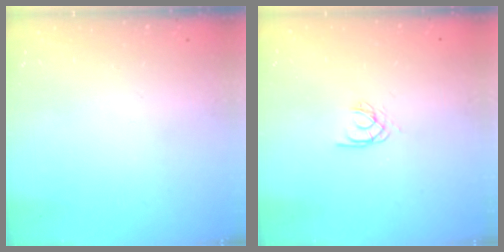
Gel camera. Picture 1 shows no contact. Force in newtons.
{"total": 2.5, "press": 2.5, "slide": 0.1}